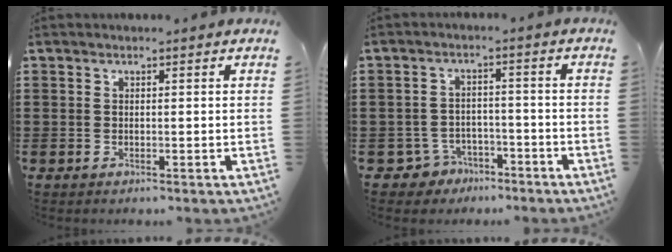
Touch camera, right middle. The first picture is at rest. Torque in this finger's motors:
{"motor_torque": [0.24, 0.33, -0.06, -0.02]}